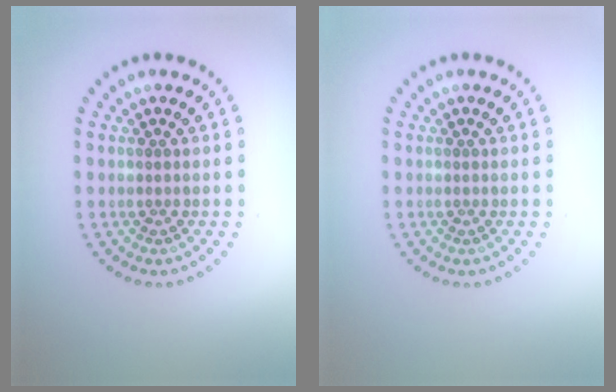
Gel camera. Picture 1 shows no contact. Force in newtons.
{"total": 0.0}